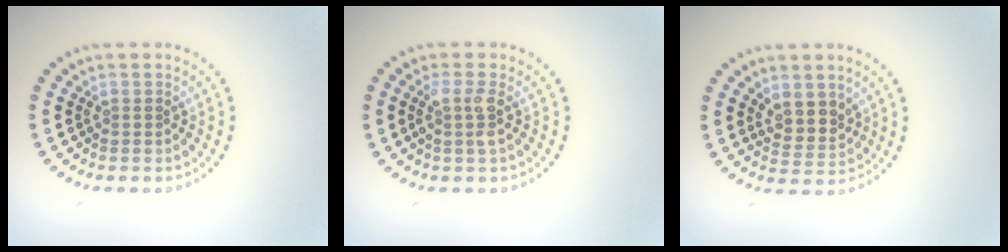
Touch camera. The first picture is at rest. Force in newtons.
{"total": 1.8, "press": 1.5, "slide": 1.1}
{"total": 2.7, "press": 2.3, "slide": 1.5}